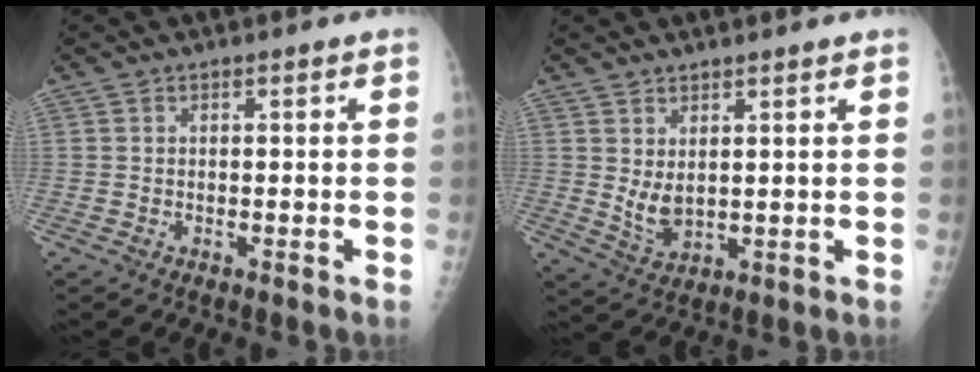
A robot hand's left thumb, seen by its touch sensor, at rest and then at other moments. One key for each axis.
{"total": 5.1, "fx": 2.2, "fy": 2.3, "fz": 4.0, "tx": -0.068, "ty": -0.026, "tz": 0.049}